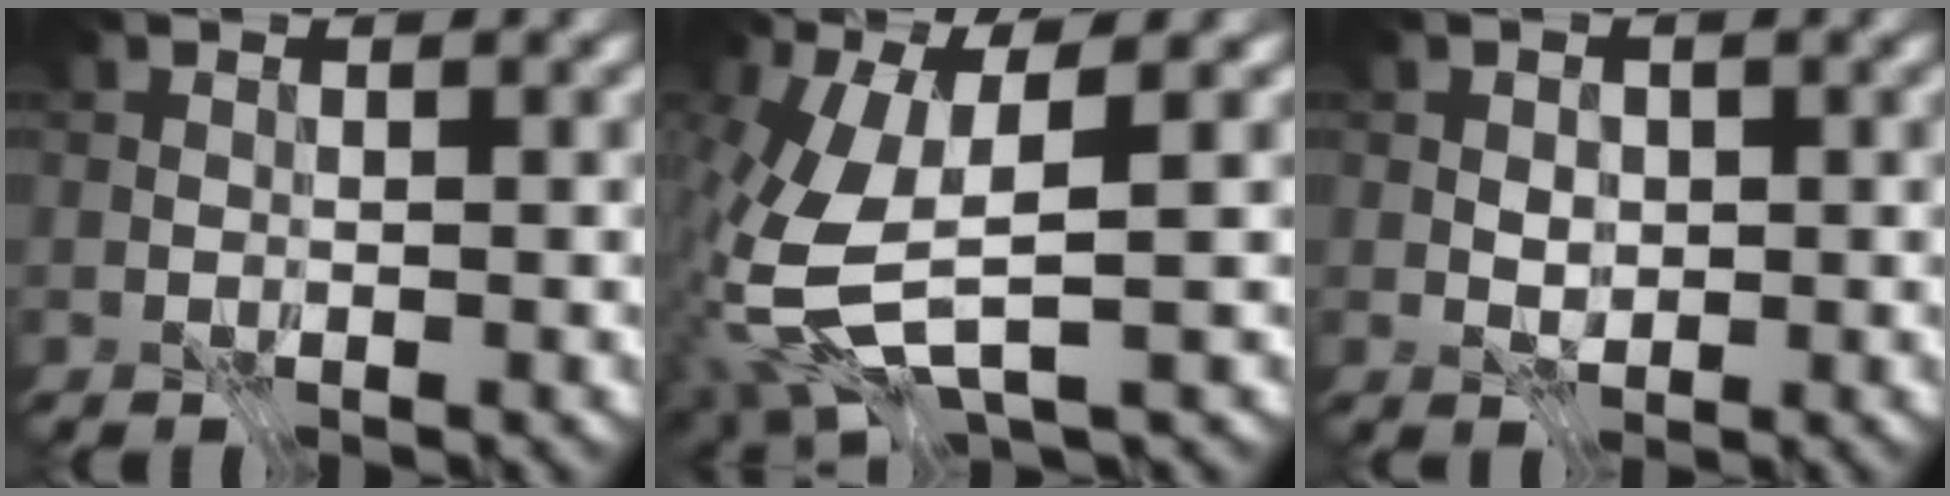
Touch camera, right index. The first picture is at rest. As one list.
[{"total": 8.8, "force": [-2.4, 3.6, 7.7], "torque": [-0.194, -0.019, -0.046]}, {"total": 1.5, "force": [0.0, 1.1, 0.9], "torque": [-0.020, -0.002, 0.003]}]